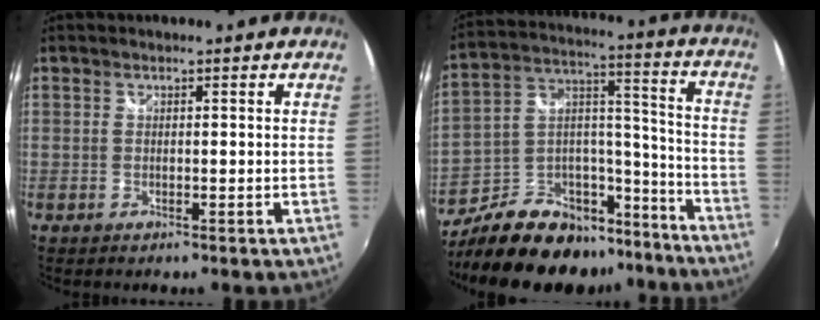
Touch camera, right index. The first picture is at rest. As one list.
[{"total": 20.4, "force": [-15.4, 10.4, 8.4], "torque": [-0.167, 0.066, -0.220]}]